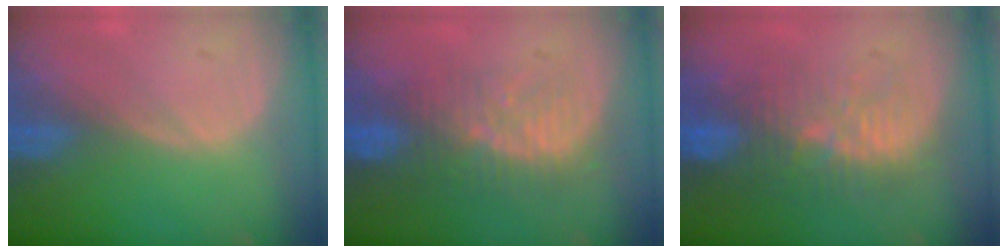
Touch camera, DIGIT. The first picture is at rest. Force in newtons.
{"total": 8.3, "press": 7.7, "slide": 3.0}
{"total": 9.6, "press": 9.0, "slide": 3.5}